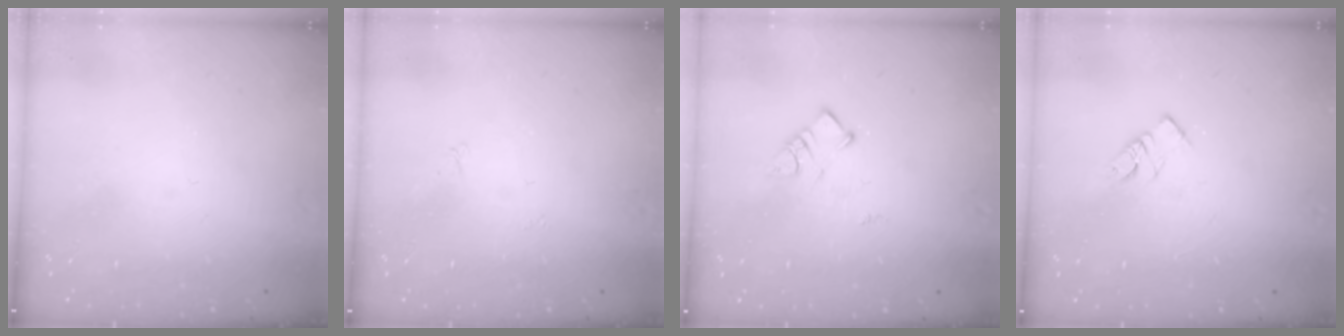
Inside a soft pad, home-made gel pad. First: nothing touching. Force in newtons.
{"total": 3.3, "press": 3.3, "slide": 0.5}
{"total": 3.6, "press": 3.5, "slide": 0.4}
{"total": 4.0, "press": 4.0, "slide": 0.4}